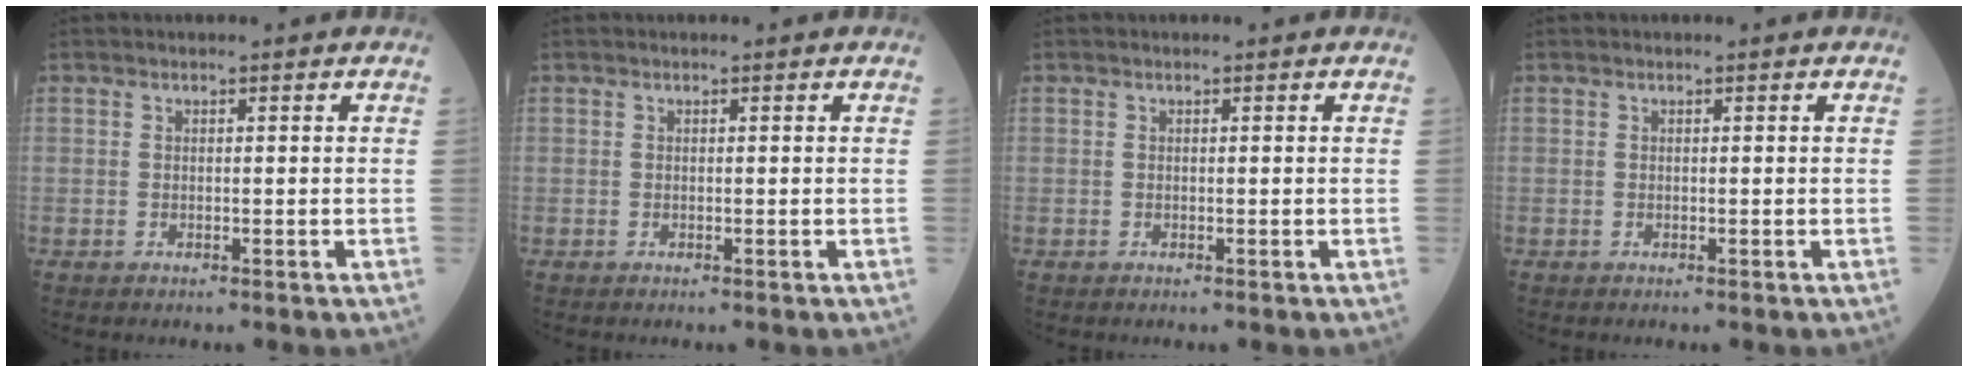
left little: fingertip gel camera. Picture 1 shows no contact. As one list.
[{"total": 0.0}, {"total": 0.0}, {"total": 0.0}]